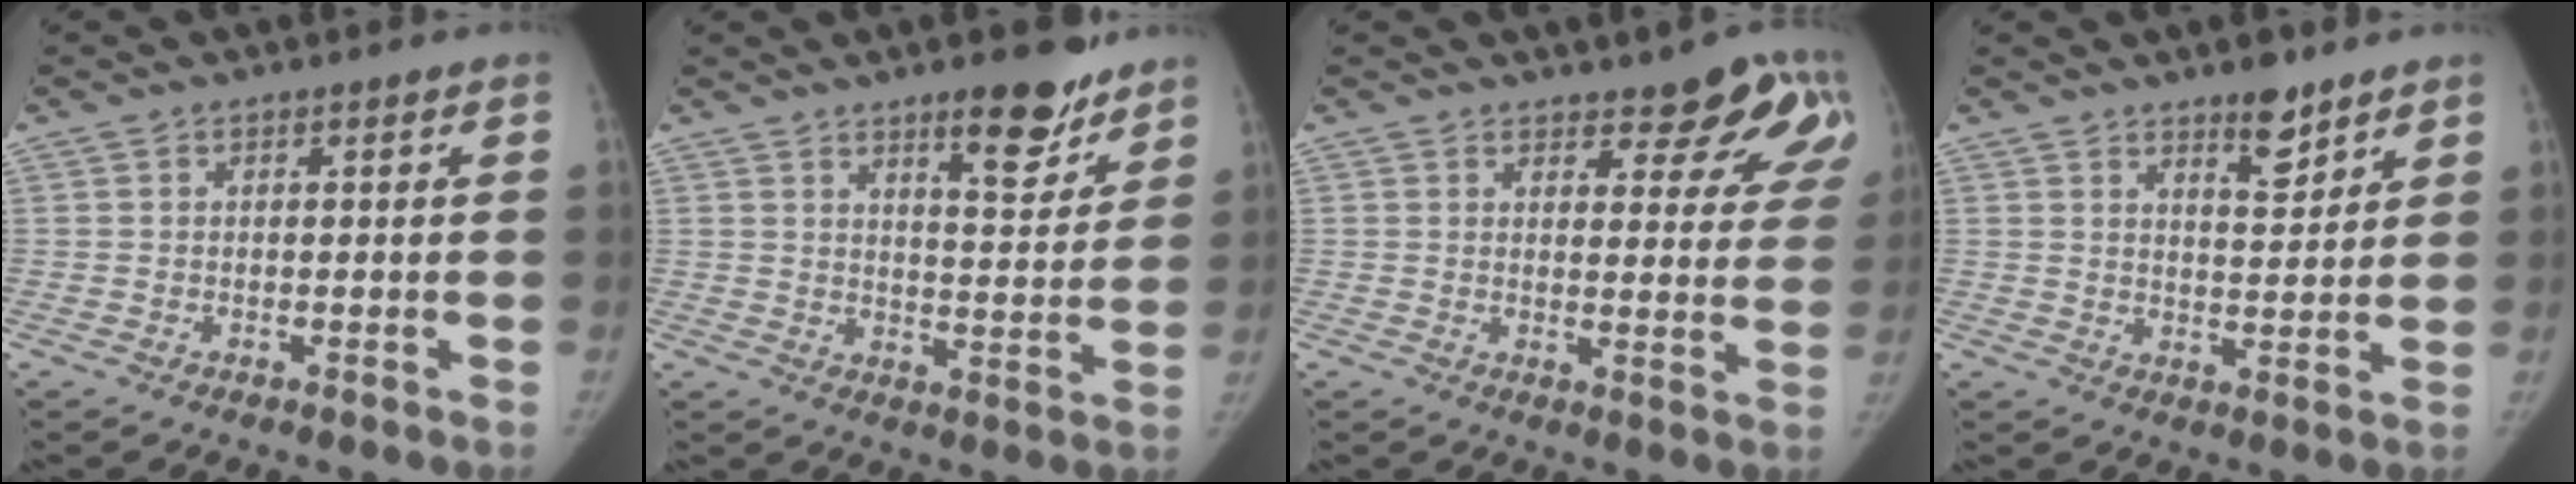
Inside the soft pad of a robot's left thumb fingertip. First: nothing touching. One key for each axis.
{"total": 10.2, "fx": 7.3, "fy": 3.2, "fz": 6.5, "tx": -0.065, "ty": -0.051, "tz": 0.108}
{"total": 10.9, "fx": 7.7, "fy": 4.2, "fz": 6.4, "tx": -0.034, "ty": -0.044, "tz": 0.081}
{"total": 6.2, "fx": 4.5, "fy": 2.2, "fz": 3.6, "tx": -0.035, "ty": -0.035, "tz": 0.070}